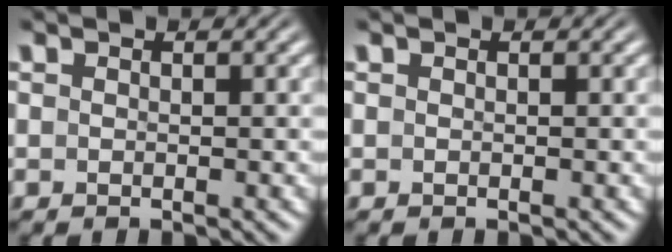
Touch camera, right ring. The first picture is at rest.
{"total": 0.0}